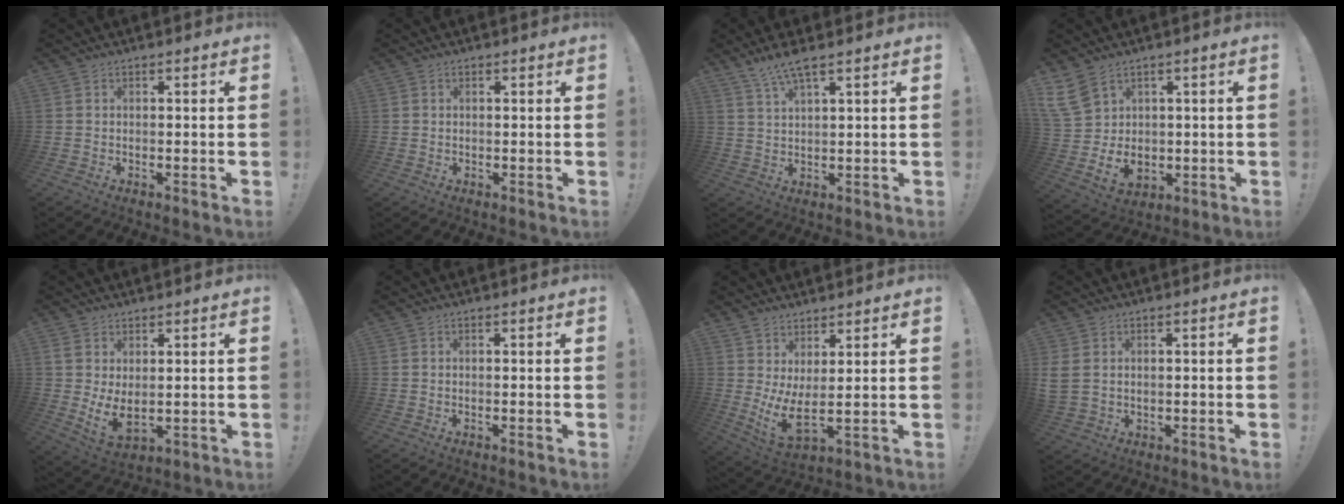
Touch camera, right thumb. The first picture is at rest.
{"total": 1.5, "force": [0.4, 1.4, -0.1], "torque": [0.013, -0.009, 0.005]}
{"total": 6.2, "force": [4.7, 1.0, 4.0], "torque": [-0.079, -0.020, 0.084]}
{"total": 10.6, "force": [4.4, 8.1, 5.2], "torque": [-0.114, -0.036, 0.092]}
{"total": 6.3, "force": [1.9, 3.2, 5.1], "torque": [-0.080, -0.025, 0.042]}
{"total": 0.0}
{"total": 6.6, "force": [2.5, 0.9, 6.0], "torque": [-0.102, -0.044, 0.044]}
{"total": 3.6, "force": [1.2, 2.9, 1.8], "torque": [-0.035, 0.001, 0.022]}